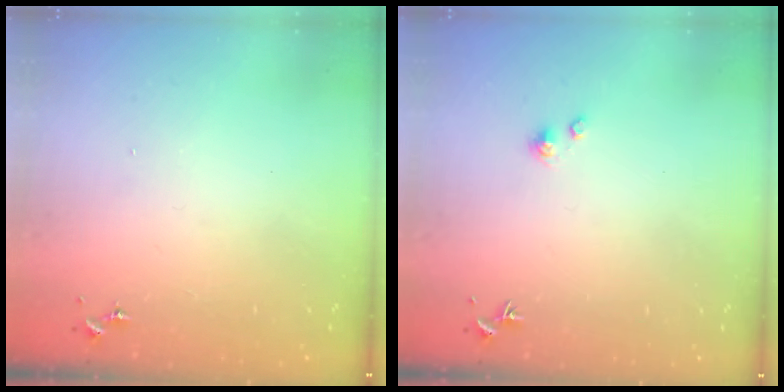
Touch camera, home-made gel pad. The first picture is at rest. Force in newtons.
{"total": 2.1, "press": 2.1, "slide": 0.2}